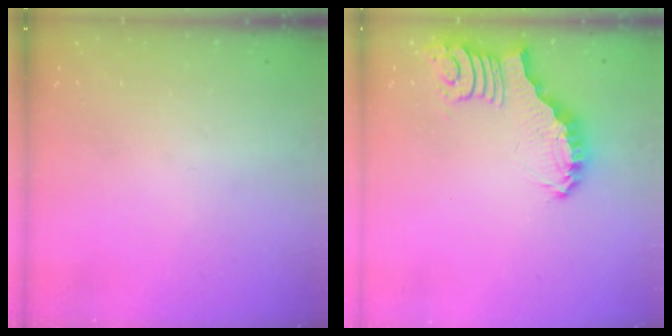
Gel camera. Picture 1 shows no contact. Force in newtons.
{"total": 3.3, "press": 3.3, "slide": 0.8}